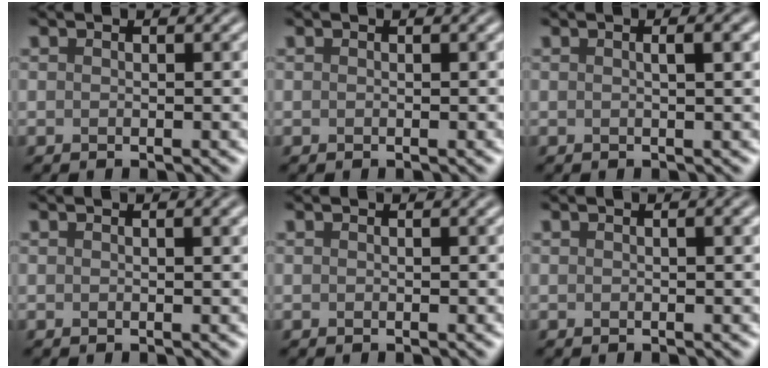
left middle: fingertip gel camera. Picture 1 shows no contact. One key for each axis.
{"total": 0.0}
{"total": 2.5, "fx": 0.7, "fy": 0.8, "fz": 2.2, "tx": -0.019, "ty": 0.002, "tz": -0.002}
{"total": 1.0, "fx": 0.4, "fy": 0.2, "fz": 0.9, "tx": -0.009, "ty": 0.002, "tz": 0.004}
{"total": 0.0}
{"total": 1.2, "fx": 0.3, "fy": 0.3, "fz": 1.1, "tx": -0.014, "ty": 0.003, "tz": 0.001}